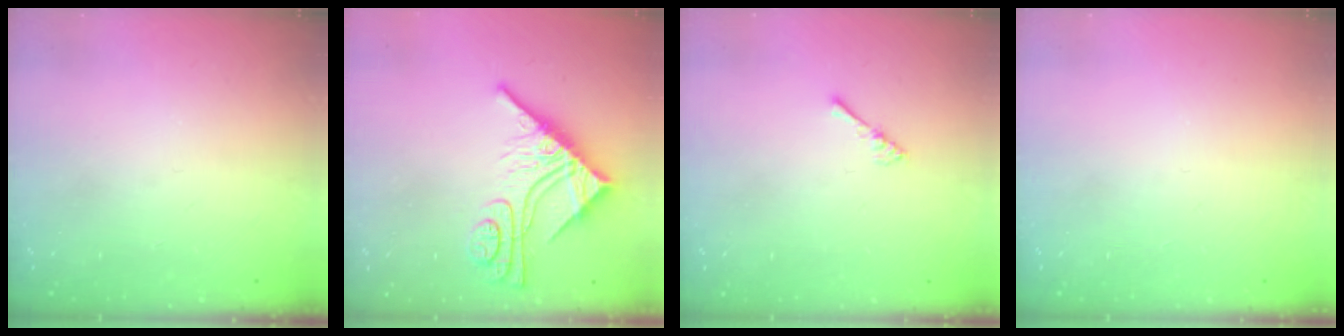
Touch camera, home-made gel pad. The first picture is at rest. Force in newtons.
{"total": 11.6, "press": 11.5, "slide": 1.0}
{"total": 2.4, "press": 2.4, "slide": 0.5}
{"total": 0.0}